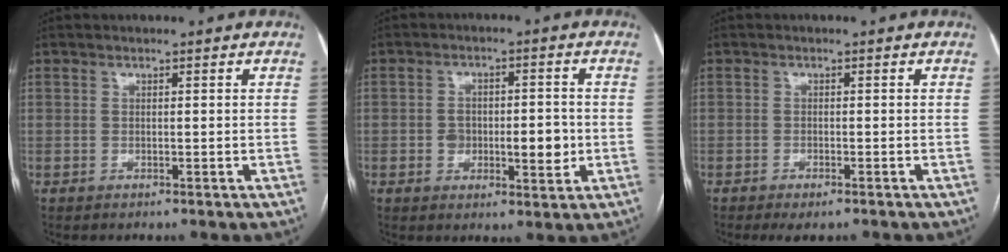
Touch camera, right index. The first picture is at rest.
{"total": 7.3, "force": [-1.2, 3.6, 6.2], "torque": [-0.090, 0.007, -0.011]}
{"total": 2.5, "force": [-1.8, 0.8, 1.6], "torque": [-0.021, -0.004, -0.023]}